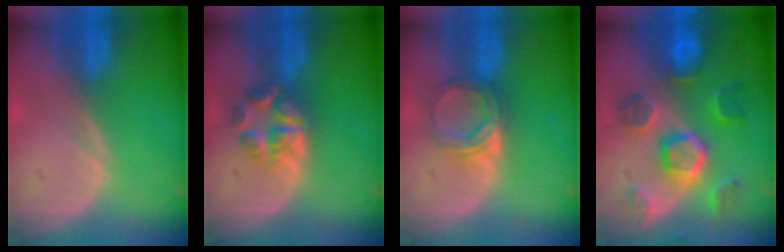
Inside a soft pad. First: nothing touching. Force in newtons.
{"total": 5.9, "press": 5.5, "slide": 2.2}
{"total": 5.3, "press": 4.8, "slide": 2.3}
{"total": 8.9, "press": 8.9, "slide": 0.7}